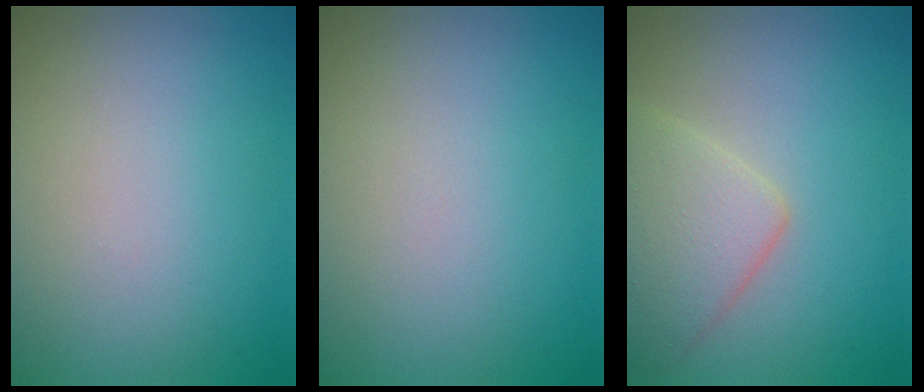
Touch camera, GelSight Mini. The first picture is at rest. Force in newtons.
{"total": 0.0}
{"total": 4.4, "press": 4.4, "slide": 0.3}